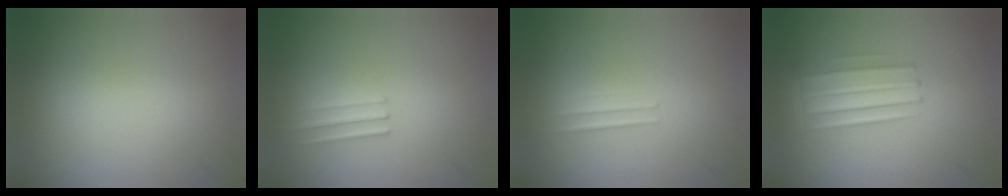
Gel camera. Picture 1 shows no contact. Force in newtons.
{"total": 1.2}
{"total": 1.4}
{"total": 2.8}